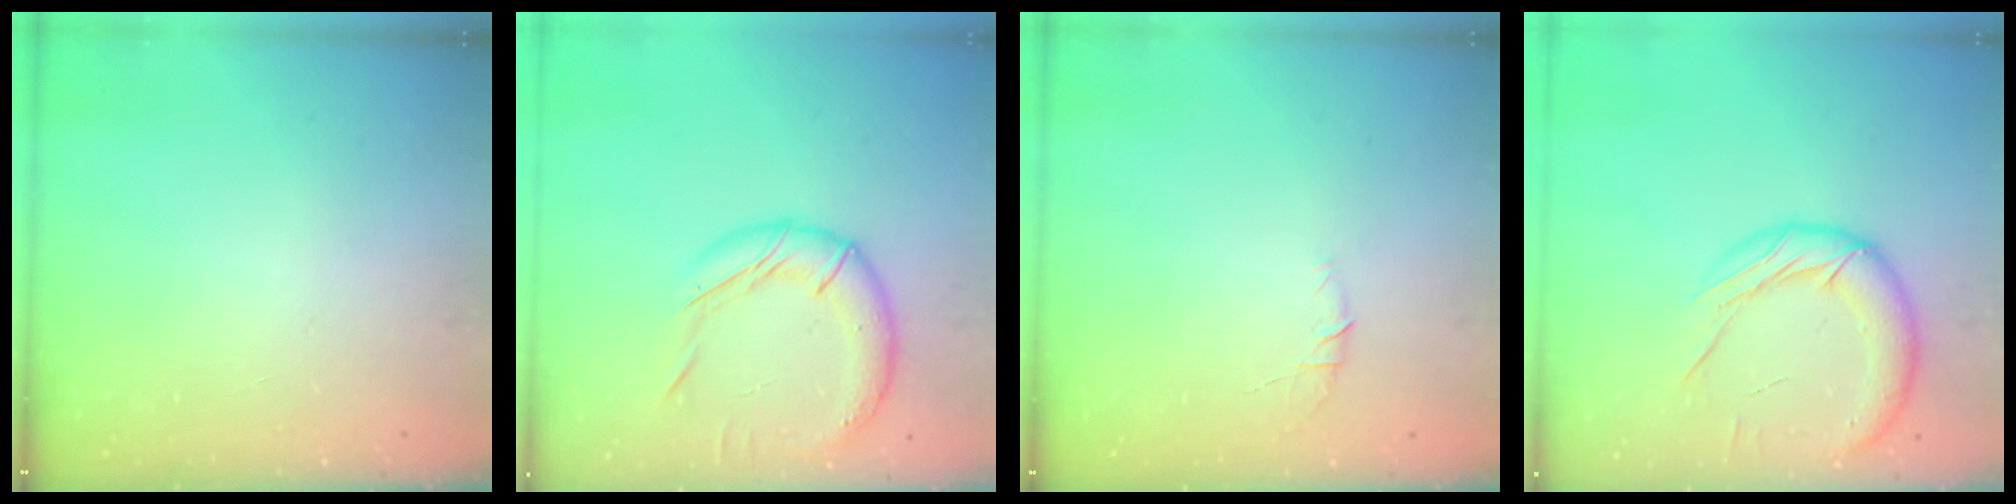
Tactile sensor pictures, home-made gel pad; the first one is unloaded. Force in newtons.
{"total": 15.8, "press": 15.7, "slide": 1.7}
{"total": 4.8, "press": 4.7, "slide": 1.2}
{"total": 15.9, "press": 15.7, "slide": 1.9}